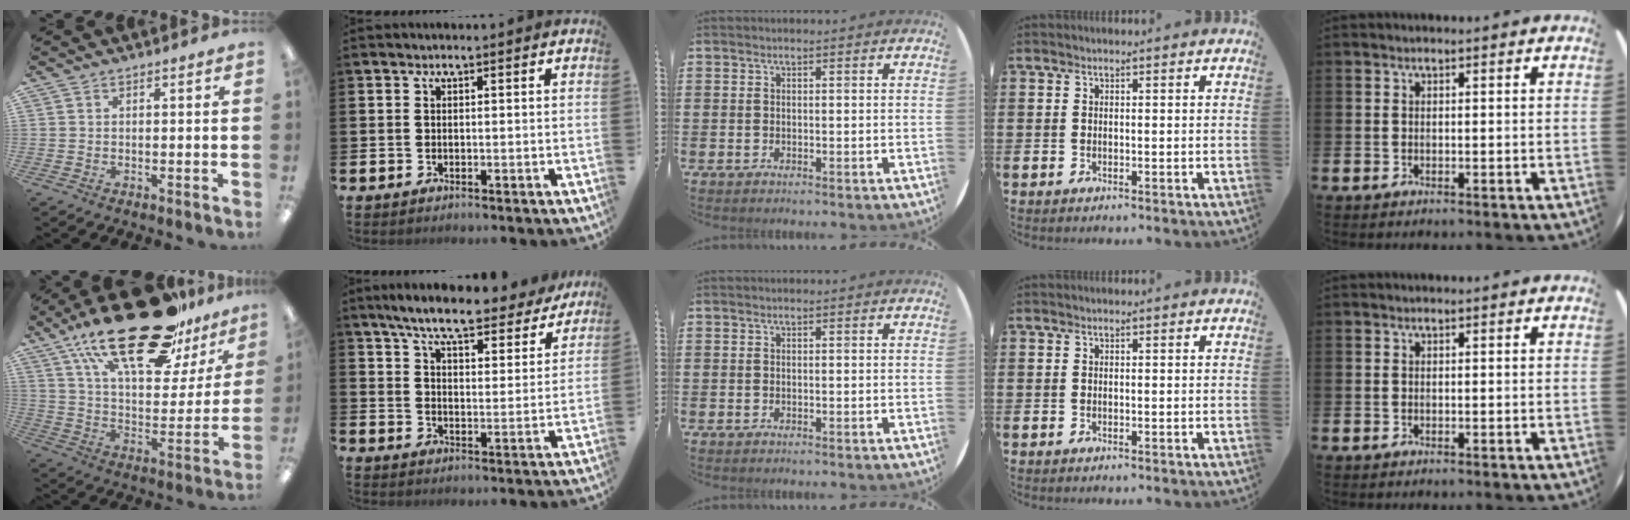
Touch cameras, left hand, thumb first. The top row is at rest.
{"thumb": {"total": 30.3, "force": [19.9, 12.1, 19.4], "torque": [-0.309, -0.107, 0.332]}, "index": {"total": 8.0, "force": [7.3, 1.2, 3.2], "torque": [-0.080, -0.039, 0.124]}}